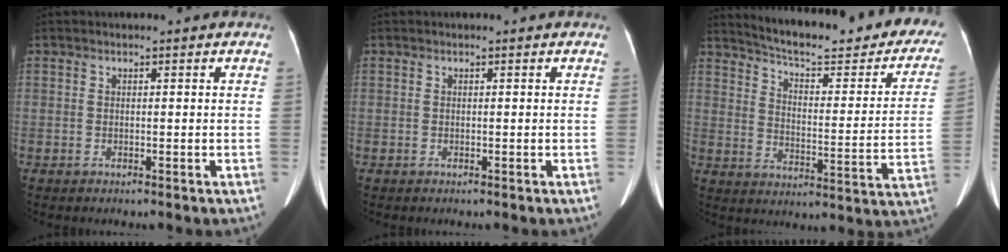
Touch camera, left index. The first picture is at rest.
{"total": 0.0}
{"total": 27.0, "force": [23.6, 4.5, 12.3], "torque": [-0.177, -0.068, 0.289]}